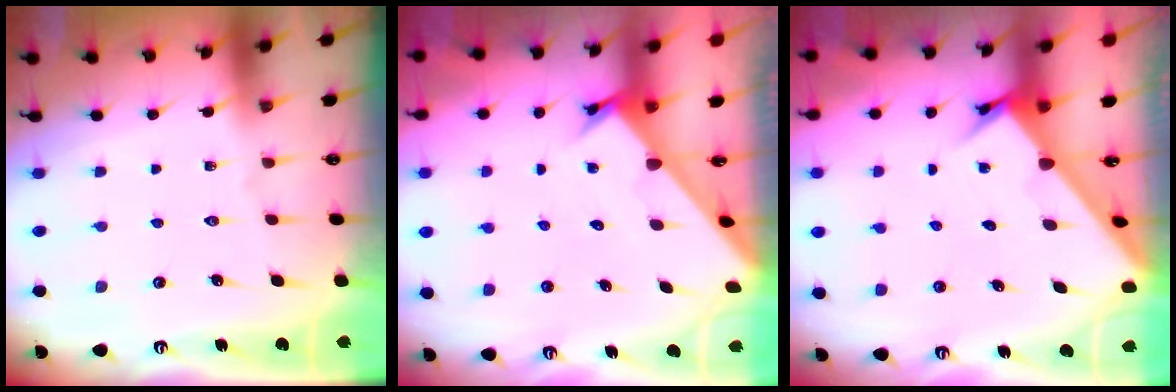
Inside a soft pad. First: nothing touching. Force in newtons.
{"total": 2.4, "press": 2.4, "slide": 0.2}
{"total": 2.5, "press": 2.5, "slide": 0.3}